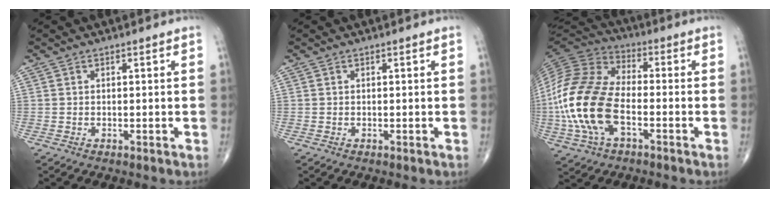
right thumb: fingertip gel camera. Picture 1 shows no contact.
{"total": 0.0}
{"total": 19.7, "force": [-4.3, 10.9, 15.8], "torque": [-0.339, 0.019, -0.084]}